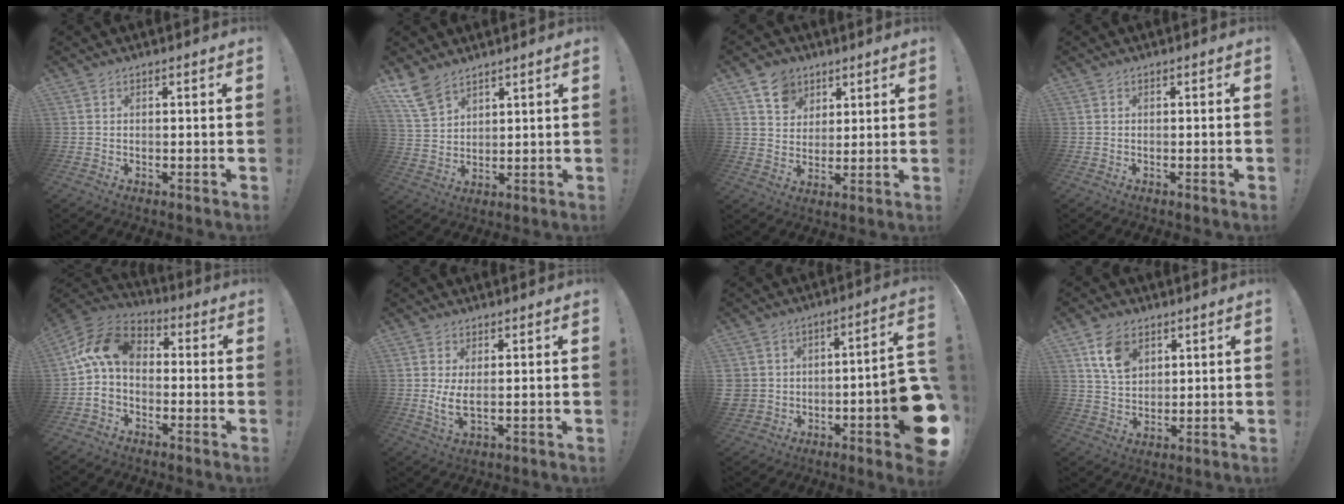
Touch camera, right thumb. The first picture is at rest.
{"total": 8.9, "force": [6.7, 4.4, 3.8], "torque": [-0.080, -0.030, 0.135]}
{"total": 8.6, "force": [4.8, 6.8, 2.0], "torque": [-0.030, -0.029, 0.093]}
{"total": 0.9, "force": [-0.4, -0.2, 0.7], "torque": [-0.019, 0.002, -0.006]}
{"total": 10.7, "force": [0.0, 6.9, 8.1], "torque": [-0.164, 0.019, 0.002]}
{"total": 4.7, "force": [1.0, 1.7, 4.2], "torque": [-0.065, -0.014, 0.018]}
{"total": 12.0, "force": [-4.8, 6.7, 8.7], "torque": [-0.116, 0.035, -0.079]}
{"total": 10.6, "force": [5.2, 7.5, 5.5], "torque": [-0.091, -0.008, 0.102]}